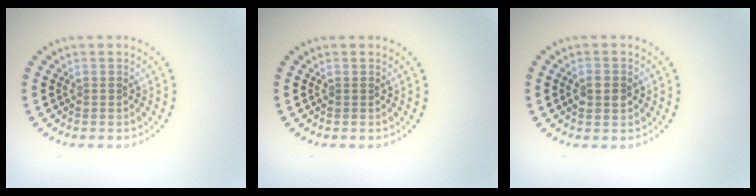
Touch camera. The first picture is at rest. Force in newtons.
{"total": 0.0}
{"total": 2.5, "press": 2.5, "slide": 0.1}